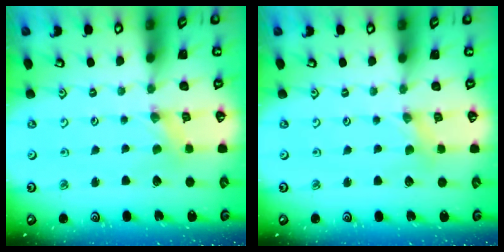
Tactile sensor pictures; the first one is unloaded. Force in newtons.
{"total": 0.0}